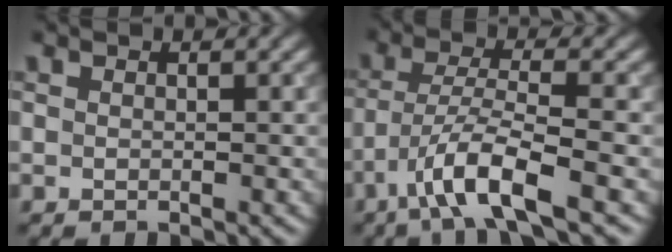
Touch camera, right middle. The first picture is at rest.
{"total": 5.7, "force": [-3.3, 0.9, 4.5], "torque": [-0.079, 0.004, -0.069]}